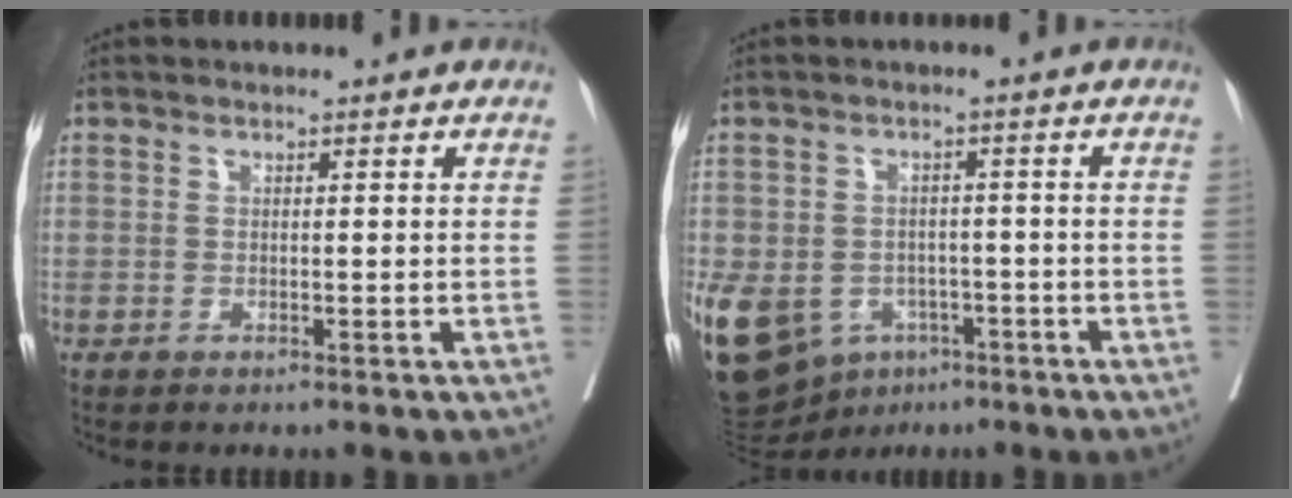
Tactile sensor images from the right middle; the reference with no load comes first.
{"total": 25.8, "force": [-10.9, 19.9, 12.2], "torque": [-0.386, -0.018, -0.156]}